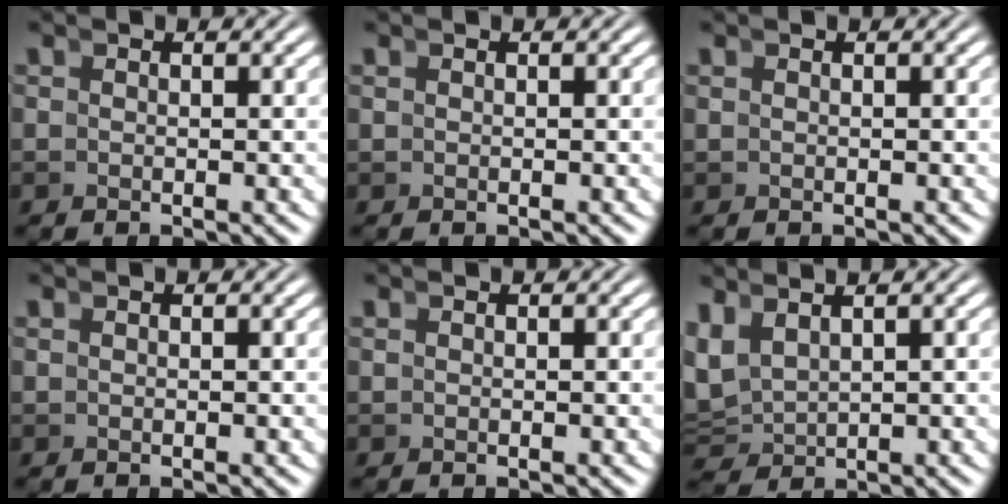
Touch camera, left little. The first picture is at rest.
{"total": 0.0}
{"total": 0.0}
{"total": 0.0}
{"total": 0.0}
{"total": 4.5, "force": [1.0, 3.7, 2.2], "torque": [-0.075, -0.012, 0.028]}